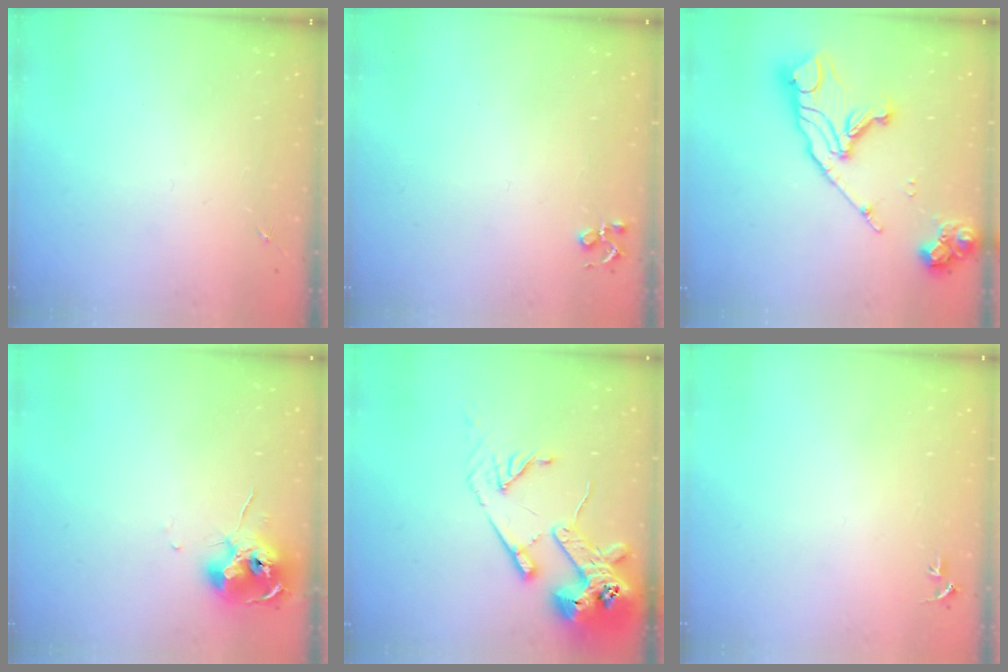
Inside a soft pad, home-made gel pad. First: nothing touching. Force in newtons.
{"total": 4.1, "press": 4.1, "slide": 0.5}
{"total": 19.5, "press": 19.4, "slide": 2.1}
{"total": 10.5, "press": 10.4, "slide": 1.0}
{"total": 16.6, "press": 16.5, "slide": 2.0}
{"total": 3.1, "press": 3.1, "slide": 0.3}